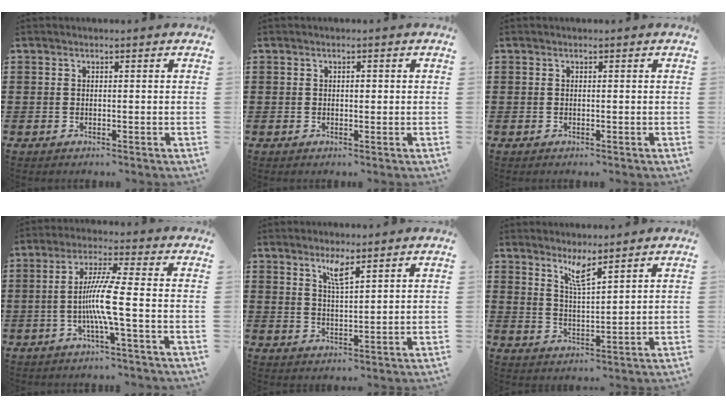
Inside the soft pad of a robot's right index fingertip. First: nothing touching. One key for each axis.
{"total": 0.7, "fx": 0.1, "fy": 0.3, "fz": 0.6, "tx": -0.013, "ty": 0.001, "tz": 0.002}
{"total": 0.0}
{"total": 7.5, "fx": -1.7, "fy": -0.4, "fz": 7.3, "tx": -0.149, "ty": -0.015, "tz": -0.041}
{"total": 3.4, "fx": 2.4, "fy": 0.4, "fz": 2.3, "tx": -0.052, "ty": 0.002, "tz": 0.041}
{"total": 4.0, "fx": 3.1, "fy": 0.1, "fz": 2.5, "tx": -0.058, "ty": -0.003, "tz": 0.055}